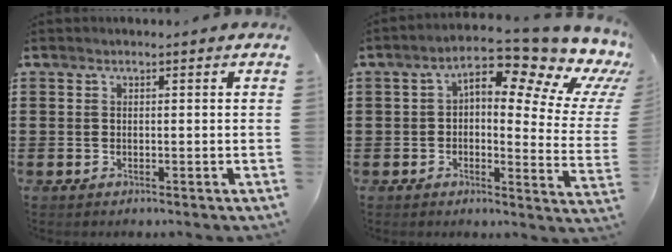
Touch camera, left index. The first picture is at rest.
{"total": 10.2, "force": [6.1, 2.8, 7.7], "torque": [-0.121, -0.057, 0.094]}